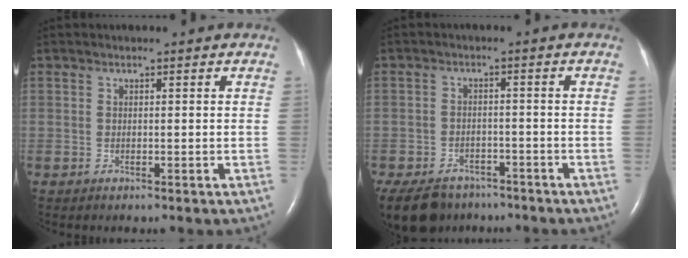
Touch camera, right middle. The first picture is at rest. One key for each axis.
{"total": 12.1, "fx": -9.2, "fy": 6.9, "fz": 3.9, "tx": -0.102, "ty": -0.011, "tz": -0.127}